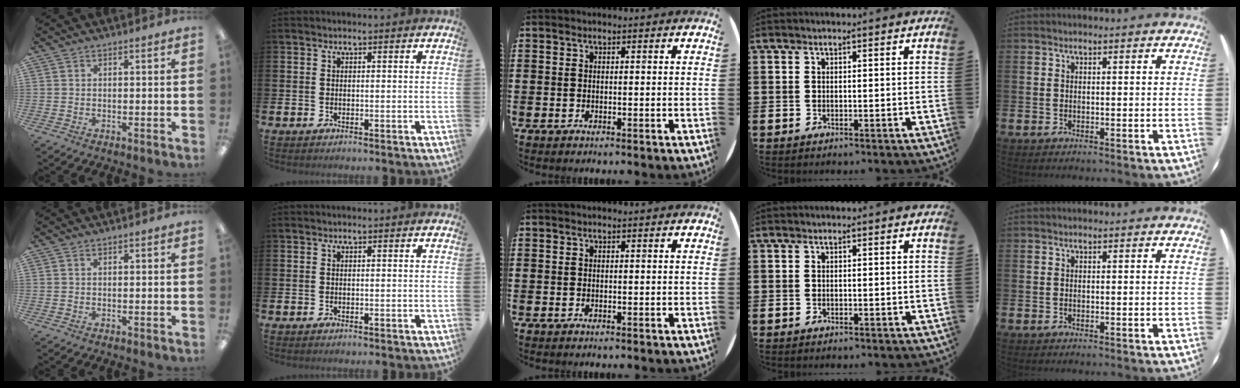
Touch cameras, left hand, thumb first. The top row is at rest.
{}